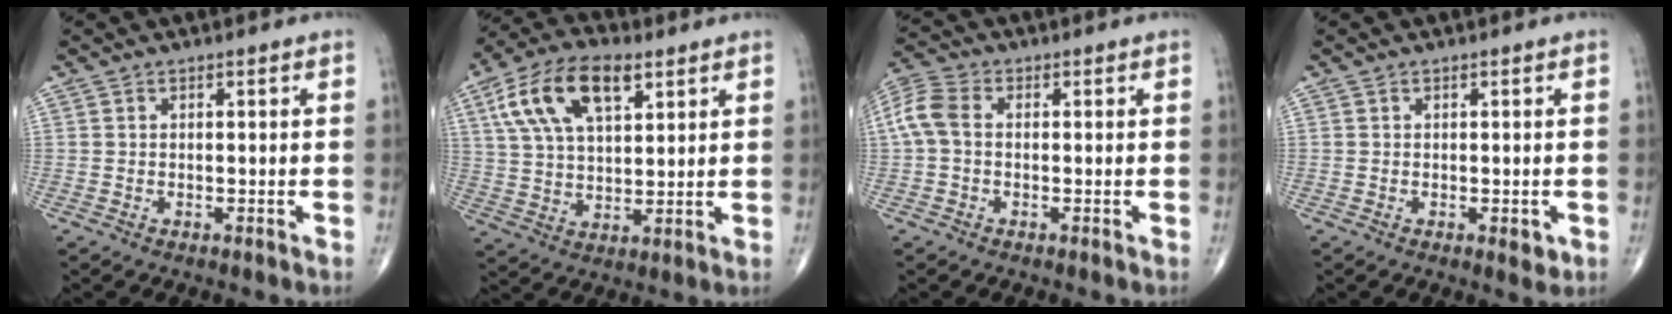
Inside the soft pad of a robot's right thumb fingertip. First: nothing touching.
{"total": 15.4, "force": [6.8, 7.7, 11.5], "torque": [-0.204, 0.000, 0.123]}
{"total": 6.3, "force": [0.1, 4.2, 4.7], "torque": [-0.111, 0.019, -0.006]}
{"total": 2.0, "force": [-0.5, 1.0, 1.7], "torque": [-0.013, -0.003, -0.005]}